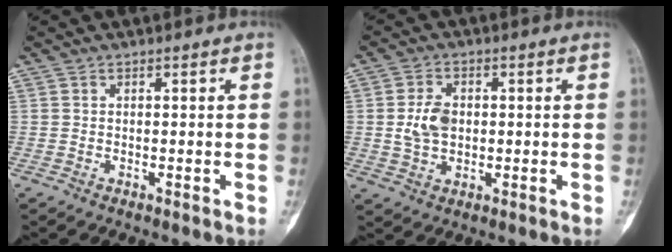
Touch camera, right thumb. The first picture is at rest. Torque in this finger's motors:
{"motor_torque": [-0.05, 0.08, 0.17, 0.17, 0.02]}